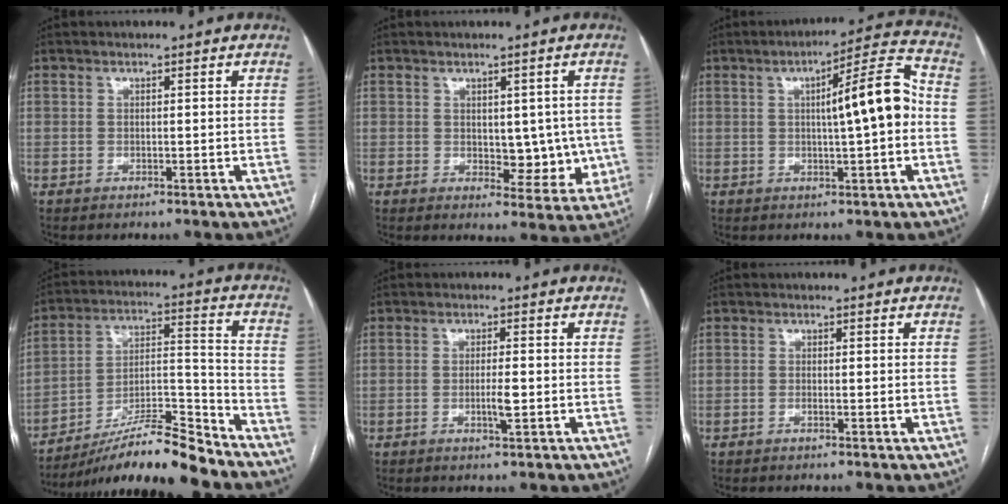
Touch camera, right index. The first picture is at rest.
{"total": 6.8, "force": [0.1, 3.9, 5.5], "torque": [-0.049, 0.002, 0.012]}
{"total": 10.7, "force": [0.2, 0.9, 10.6], "torque": [-0.154, 0.027, 0.002]}
{"total": 14.9, "force": [-13.1, 0.3, 7.1], "torque": [-0.116, 0.017, -0.224]}
{"total": 2.8, "force": [-0.6, 0.2, 2.8], "torque": [-0.050, -0.003, -0.010]}
{"total": 0.8, "force": [-0.3, 0.1, 0.7], "torque": [-0.012, 0.000, -0.005]}